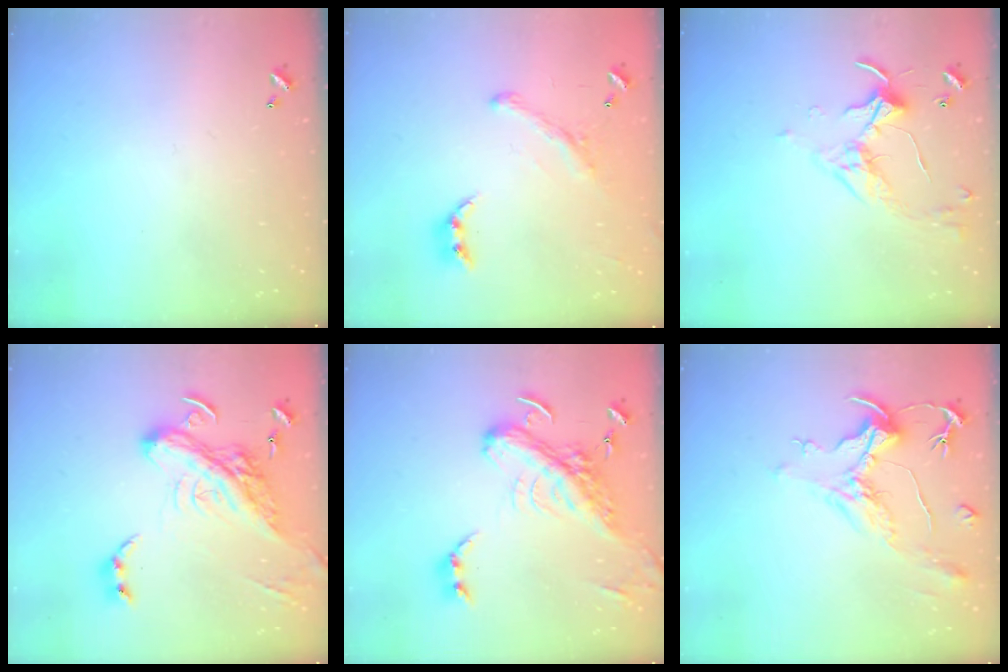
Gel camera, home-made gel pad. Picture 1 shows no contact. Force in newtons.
{"total": 2.0, "press": 1.5, "slide": 1.2}
{"total": 3.3, "press": 3.2, "slide": 0.7}
{"total": 10.0, "press": 9.8, "slide": 2.3}
{"total": 9.5, "press": 9.3, "slide": 2.2}
{"total": 2.1, "press": 1.7, "slide": 1.3}